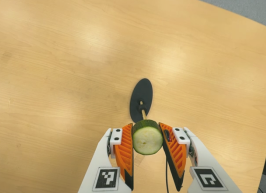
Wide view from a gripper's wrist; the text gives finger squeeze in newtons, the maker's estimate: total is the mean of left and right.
{"total": 9.6, "left": 8.6, "right": 10.6}